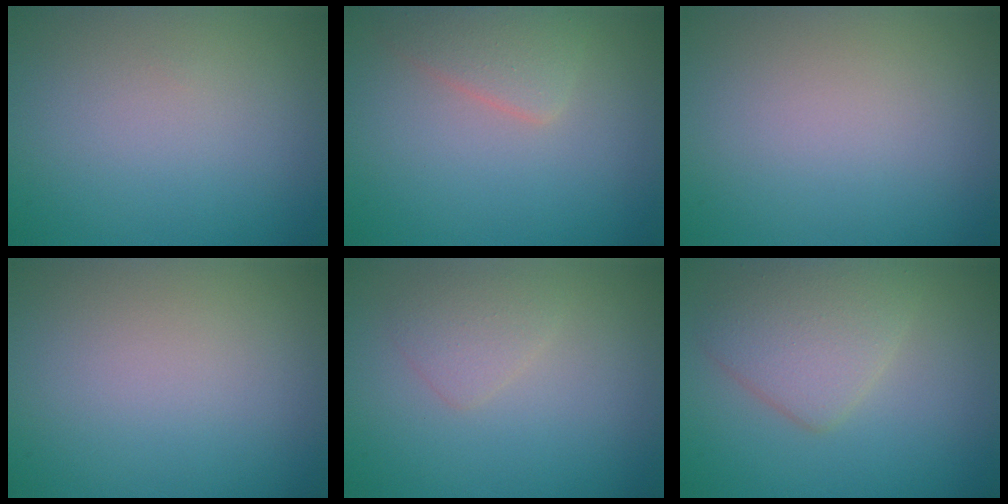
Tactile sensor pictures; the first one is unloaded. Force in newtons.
{"total": 2.4, "press": 2.4, "slide": 0.1}
{"total": 0.0}
{"total": 0.0}
{"total": 1.6, "press": 1.6, "slide": 0.0}
{"total": 4.2, "press": 4.2, "slide": 0.1}